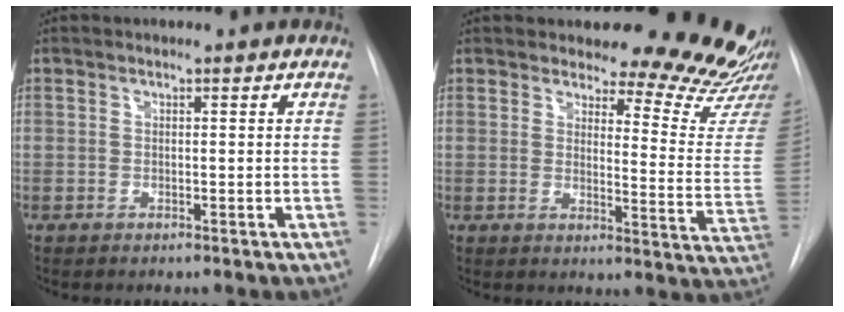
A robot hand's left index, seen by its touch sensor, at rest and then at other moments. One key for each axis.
{"total": 16.3, "fx": 15.6, "fy": 1.8, "fz": 4.6, "tx": -0.037, "ty": -0.132, "tz": 0.158}